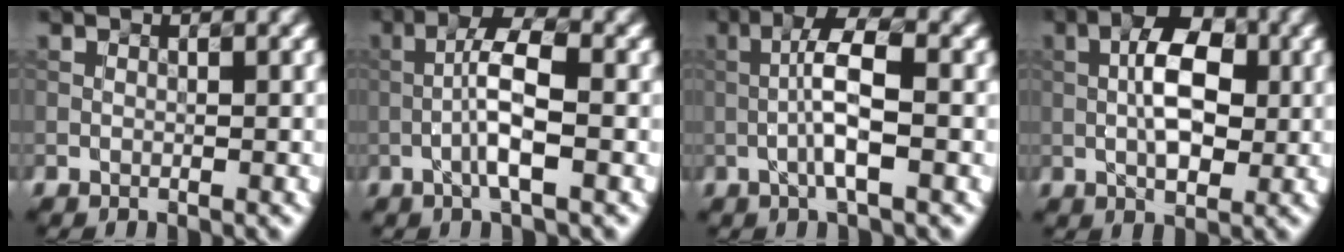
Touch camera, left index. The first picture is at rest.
{"total": 4.3, "force": [-1.1, 0.6, 4.1], "torque": [-0.078, 0.015, -0.029]}
{"total": 4.6, "force": [-0.9, 0.7, 4.4], "torque": [-0.084, 0.015, -0.025]}
{"total": 5.9, "force": [0.3, 2.9, 5.1], "torque": [-0.085, 0.010, -0.002]}